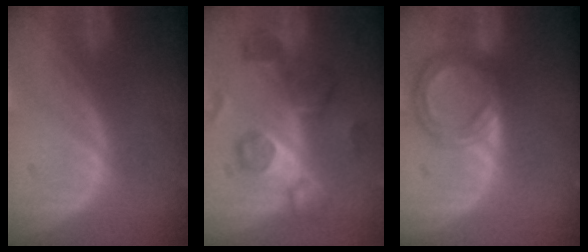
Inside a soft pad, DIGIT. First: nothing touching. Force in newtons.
{"total": 9.0, "press": 8.6, "slide": 2.8}
{"total": 6.7, "press": 6.2, "slide": 2.5}